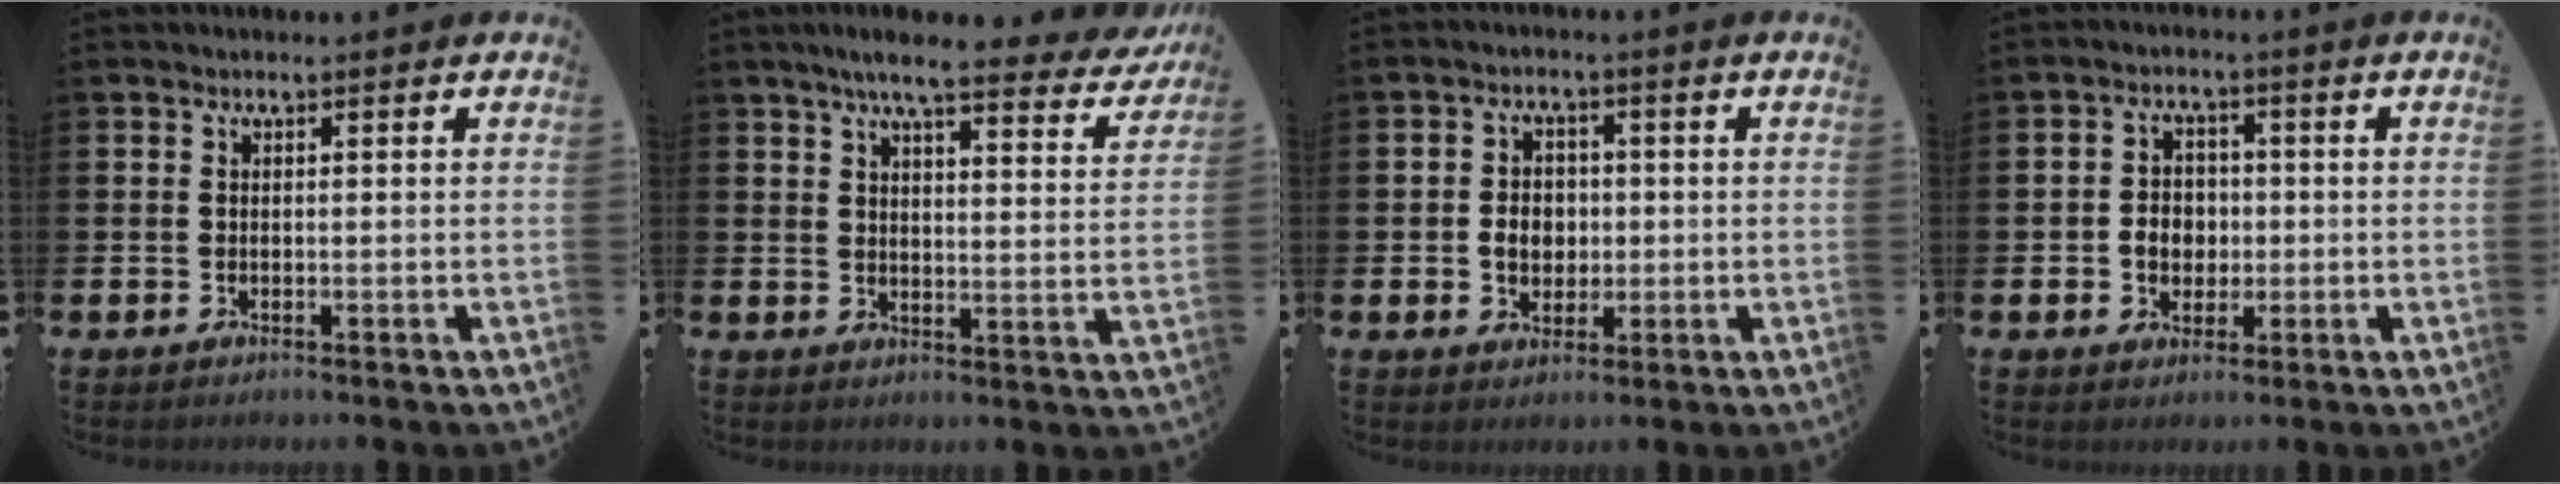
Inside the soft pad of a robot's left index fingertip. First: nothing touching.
{"total": 6.9, "force": [5.9, 1.0, 3.3], "torque": [-0.063, -0.033, 0.096]}
{"total": 3.8, "force": [-0.3, 3.2, 2.1], "torque": [-0.024, 0.003, -0.015]}
{"total": 3.8, "force": [-0.5, 3.2, 2.0], "torque": [-0.022, 0.001, -0.019]}